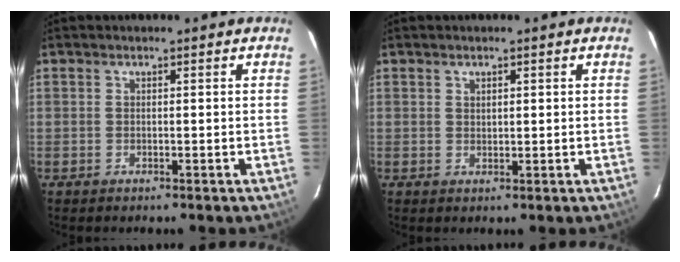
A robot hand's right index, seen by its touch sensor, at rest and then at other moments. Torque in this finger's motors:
{"motor_torque": [-0.05, 0.08, -0.04, 0.00]}